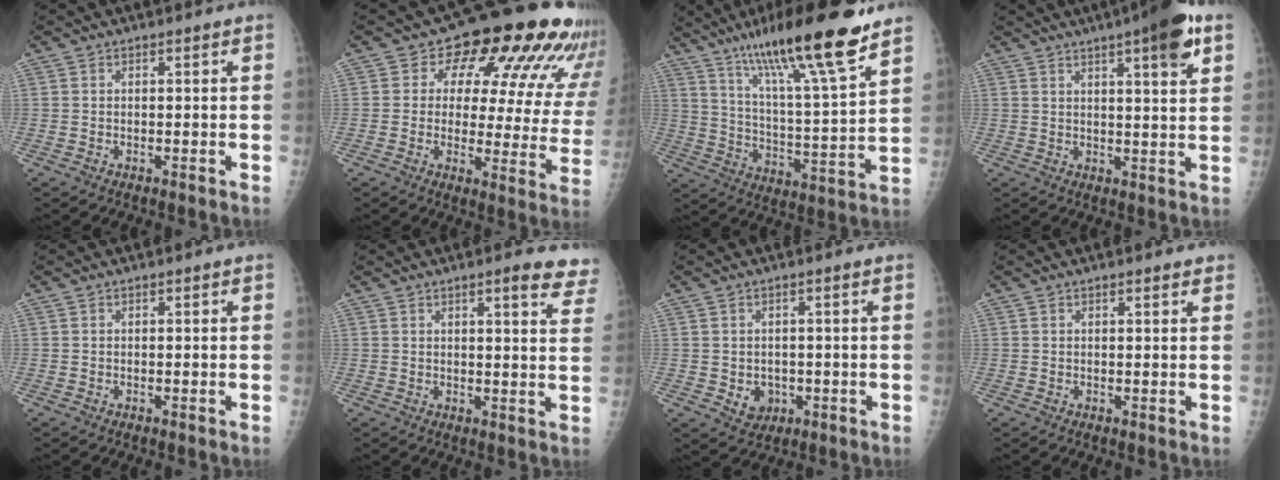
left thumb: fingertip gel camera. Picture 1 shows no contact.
{"total": 20.6, "force": [12.0, 9.7, 13.7], "torque": [-0.132, -0.042, 0.135]}
{"total": 21.8, "force": [14.9, 2.4, 15.7], "torque": [-0.248, -0.059, 0.250]}
{"total": 10.5, "force": [5.6, 1.8, 8.6], "torque": [-0.113, -0.017, 0.074]}
{"total": 0.0}
{"total": 8.8, "force": [6.6, 1.8, 5.6], "torque": [-0.042, -0.025, 0.063]}
{"total": 3.9, "force": [-0.7, 3.3, 1.9], "torque": [-0.013, 0.000, 0.003]}
{"total": 1.5, "force": [1.2, 0.4, 0.9], "torque": [-0.008, -0.002, 0.015]}